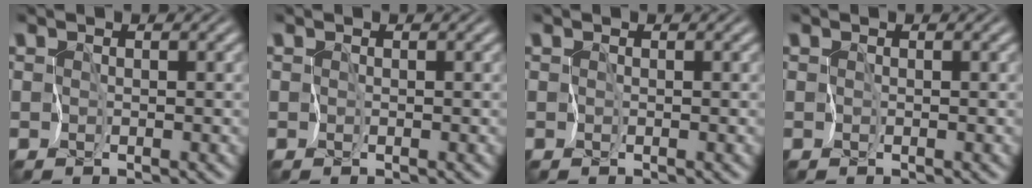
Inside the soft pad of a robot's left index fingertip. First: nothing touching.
{"total": 0.0}
{"total": 0.0}
{"total": 0.0}